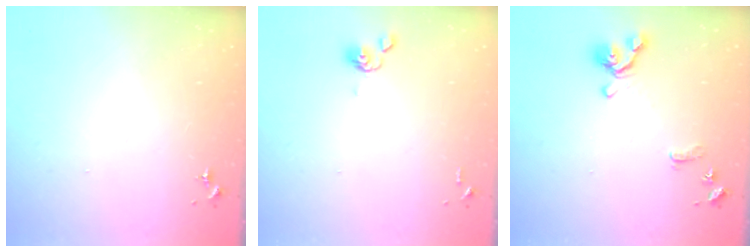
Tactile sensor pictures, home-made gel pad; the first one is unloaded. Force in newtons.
{"total": 4.9, "press": 4.8, "slide": 0.9}
{"total": 11.3, "press": 11.2, "slide": 1.3}